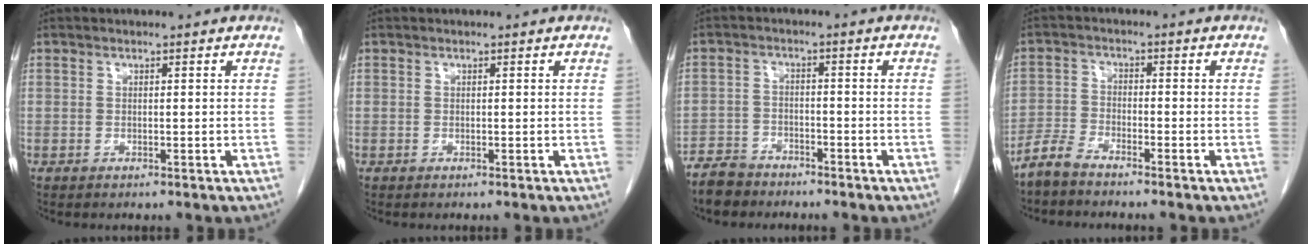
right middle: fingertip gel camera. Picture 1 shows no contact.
{"total": 0.0}
{"total": 5.2, "force": [-4.6, 2.4, 0.7], "torque": [-0.022, -0.004, -0.088]}
{"total": 3.4, "force": [-3.2, 0.5, 1.0], "torque": [-0.025, -0.008, -0.068]}